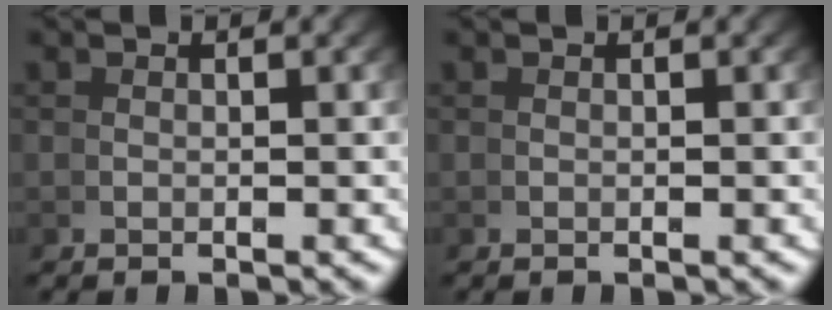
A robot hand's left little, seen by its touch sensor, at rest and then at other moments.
{"total": 0.0}